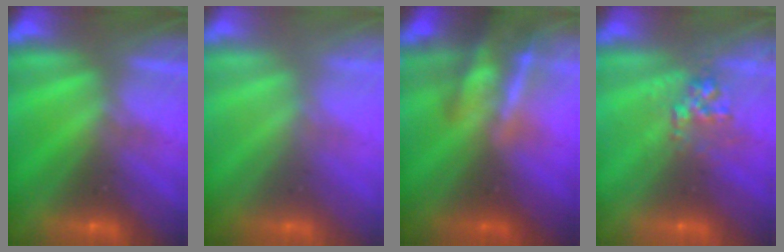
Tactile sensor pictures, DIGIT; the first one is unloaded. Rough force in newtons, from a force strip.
{"total": 2.9}
{"total": 4.9}
{"total": 2.7}